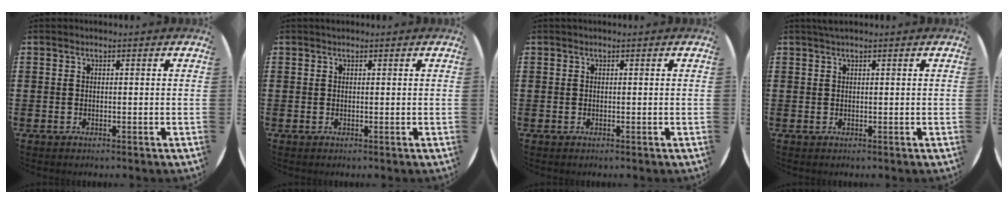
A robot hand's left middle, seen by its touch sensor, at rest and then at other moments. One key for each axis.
{"total": 0.0}
{"total": 0.0}
{"total": 0.8, "fx": 0.6, "fy": 0.0, "fz": 0.5, "tx": -0.010, "ty": 0.001, "tz": 0.011}